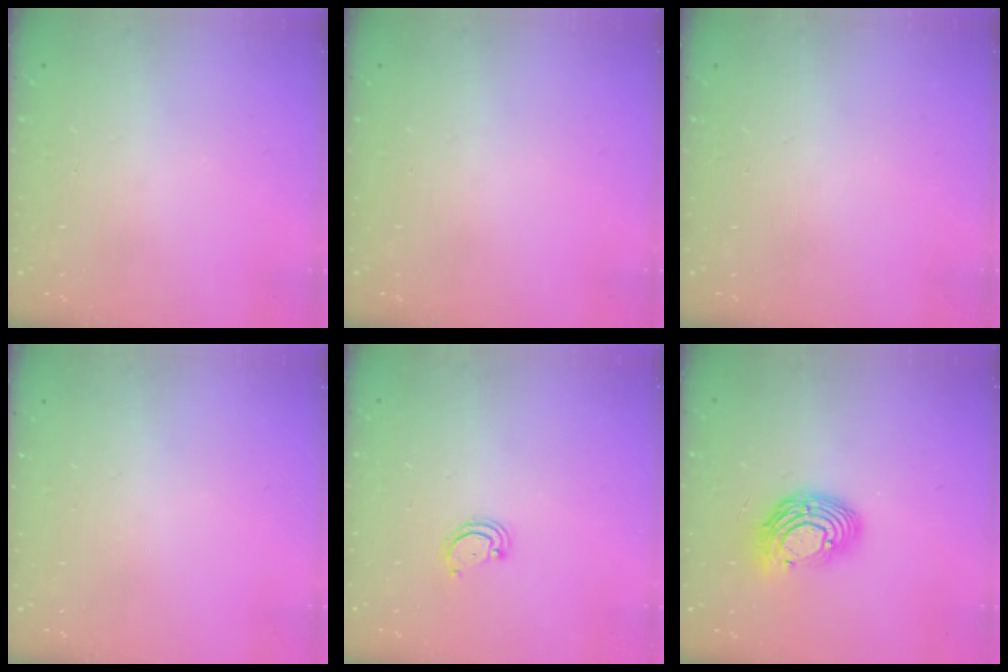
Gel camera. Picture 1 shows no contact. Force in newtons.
{"total": 0.0}
{"total": 0.0}
{"total": 0.0}
{"total": 2.4, "press": 2.4, "slide": 0.2}
{"total": 12.1, "press": 12.1, "slide": 1.0}